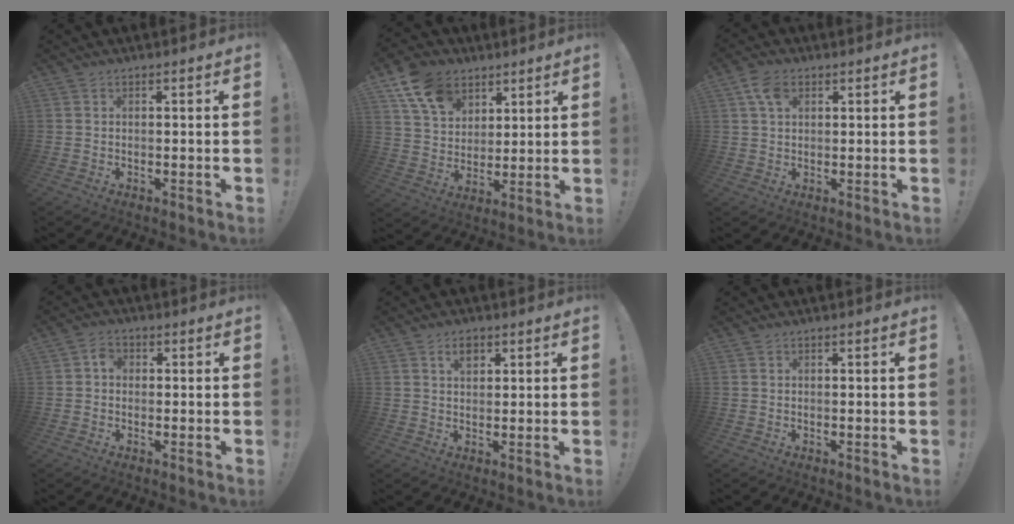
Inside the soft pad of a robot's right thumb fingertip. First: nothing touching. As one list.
[{"total": 14.0, "force": [8.2, 9.6, 5.9], "torque": [-0.101, -0.039, 0.160]}, {"total": 6.0, "force": [2.7, 4.0, 3.6], "torque": [-0.063, 0.000, 0.052]}, {"total": 3.2, "force": [0.1, 2.6, 2.0], "torque": [-0.033, 0.008, 0.000]}, {"total": 3.7, "force": [1.9, 2.3, 2.1], "torque": [-0.029, -0.001, 0.031]}, {"total": 0.0}]